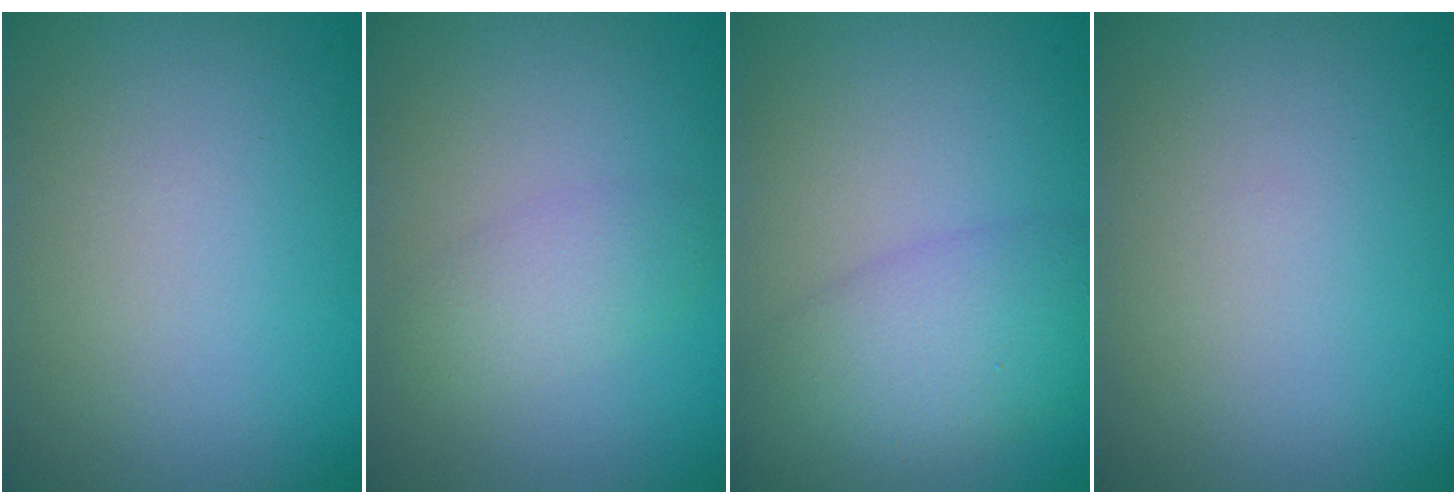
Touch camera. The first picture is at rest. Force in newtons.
{"total": 2.2, "press": 2.2, "slide": 0.0}
{"total": 5.7, "press": 5.7, "slide": 0.2}
{"total": 0.0}